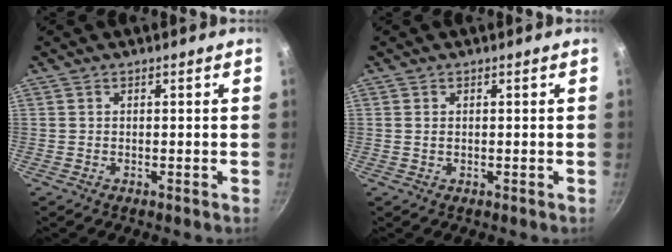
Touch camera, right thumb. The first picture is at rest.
{"total": 0.8, "force": [0.1, 0.6, 0.6], "torque": [-0.010, 0.002, 0.002]}